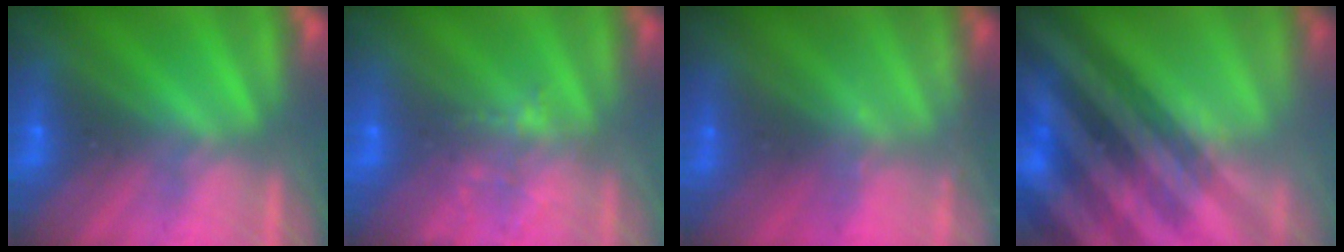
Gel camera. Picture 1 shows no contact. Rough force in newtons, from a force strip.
{"total": 1.6}
{"total": 2.3}
{"total": 3.3}